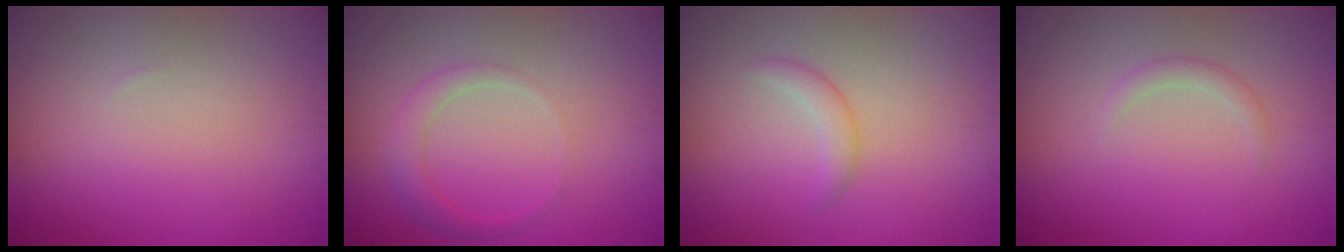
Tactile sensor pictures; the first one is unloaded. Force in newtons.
{"total": 1.8, "press": 1.8, "slide": 0.1}
{"total": 1.4, "press": 1.4, "slide": 0.0}
{"total": 1.0, "press": 1.0, "slide": 0.0}